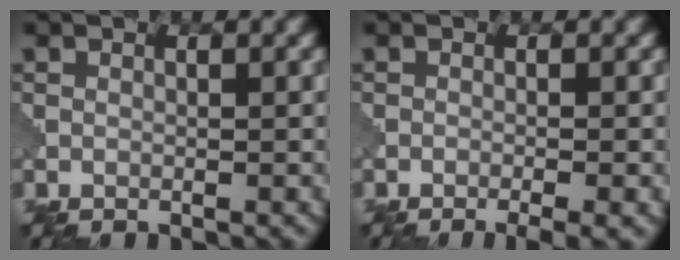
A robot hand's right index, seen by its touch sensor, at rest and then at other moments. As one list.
[{"total": 2.6, "force": [-1.4, 0.7, 2.1], "torque": [-0.012, 0.002, -0.023]}]